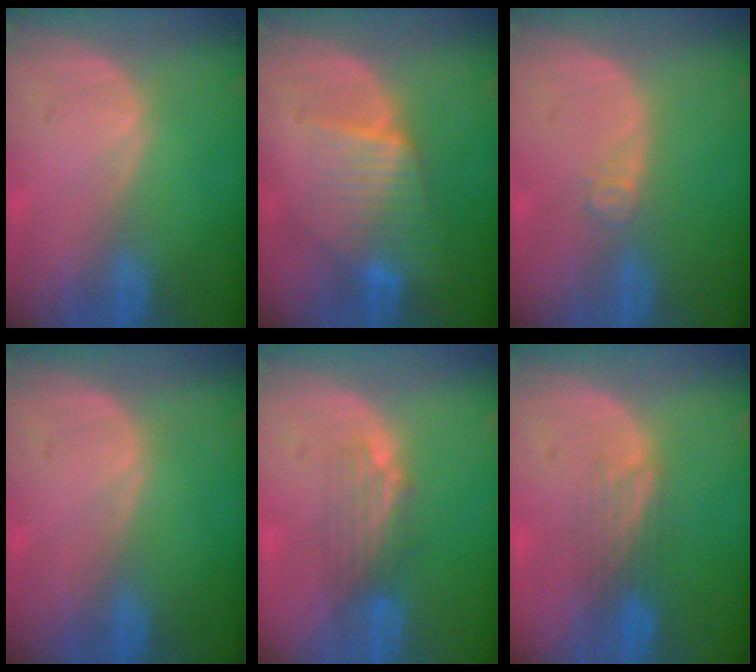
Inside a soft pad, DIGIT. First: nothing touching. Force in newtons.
{"total": 6.4, "press": 6.2, "slide": 1.6}
{"total": 2.0, "press": 1.6, "slide": 1.1}
{"total": 0.0}
{"total": 3.4, "press": 3.3, "slide": 0.9}
{"total": 3.9, "press": 3.1, "slide": 2.3}